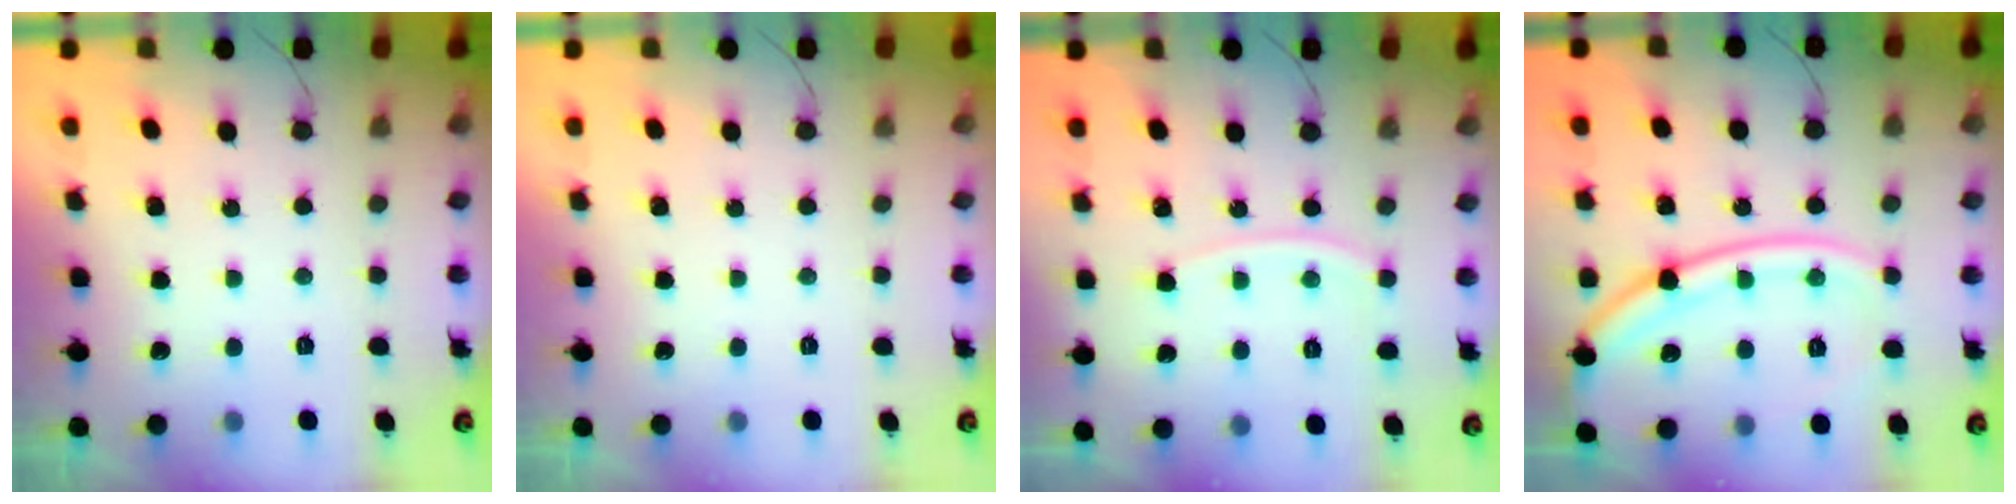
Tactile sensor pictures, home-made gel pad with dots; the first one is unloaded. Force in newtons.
{"total": 0.0}
{"total": 6.8, "press": 6.8, "slide": 0.9}
{"total": 18.4, "press": 18.3, "slide": 2.0}